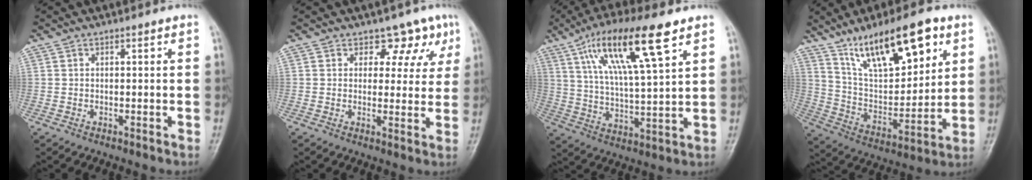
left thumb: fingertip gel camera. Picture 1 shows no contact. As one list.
[{"total": 6.1, "force": [3.9, 4.4, 1.8], "torque": [0.019, -0.018, 0.037]}, {"total": 17.0, "force": [8.7, 3.4, 14.2], "torque": [-0.256, -0.020, 0.159]}, {"total": 19.3, "force": [11.2, 7.3, 13.9], "torque": [-0.190, -0.042, 0.205]}]